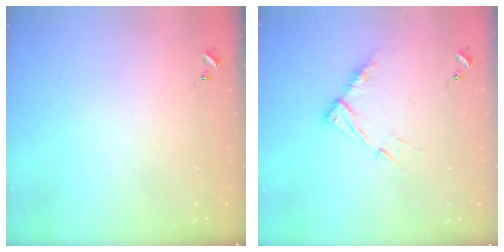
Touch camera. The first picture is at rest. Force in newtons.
{"total": 9.4, "press": 9.4, "slide": 0.6}